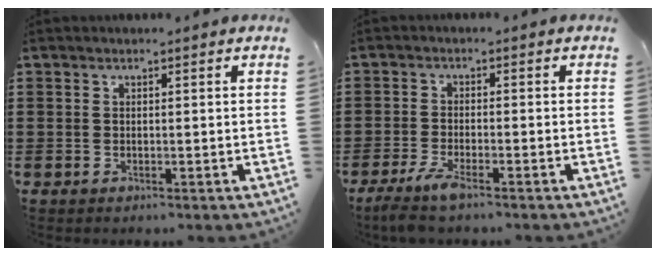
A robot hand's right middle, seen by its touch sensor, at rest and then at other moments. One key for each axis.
{"total": 3.8, "fx": -2.8, "fy": 0.3, "fz": 2.5, "tx": -0.062, "ty": -0.011, "tz": -0.056}